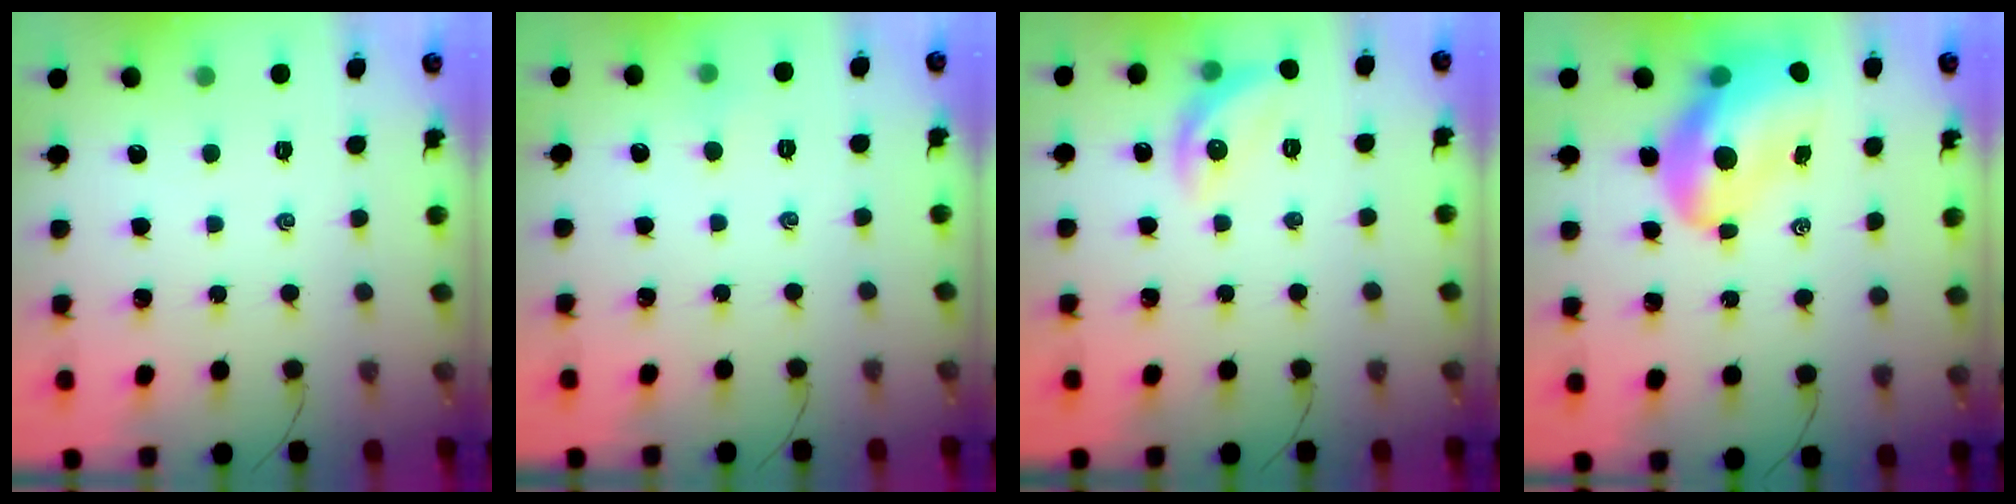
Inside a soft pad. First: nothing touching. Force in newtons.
{"total": 2.4, "press": 2.3, "slide": 0.7}
{"total": 9.8, "press": 9.8, "slide": 0.2}
{"total": 14.5, "press": 13.8, "slide": 4.2}